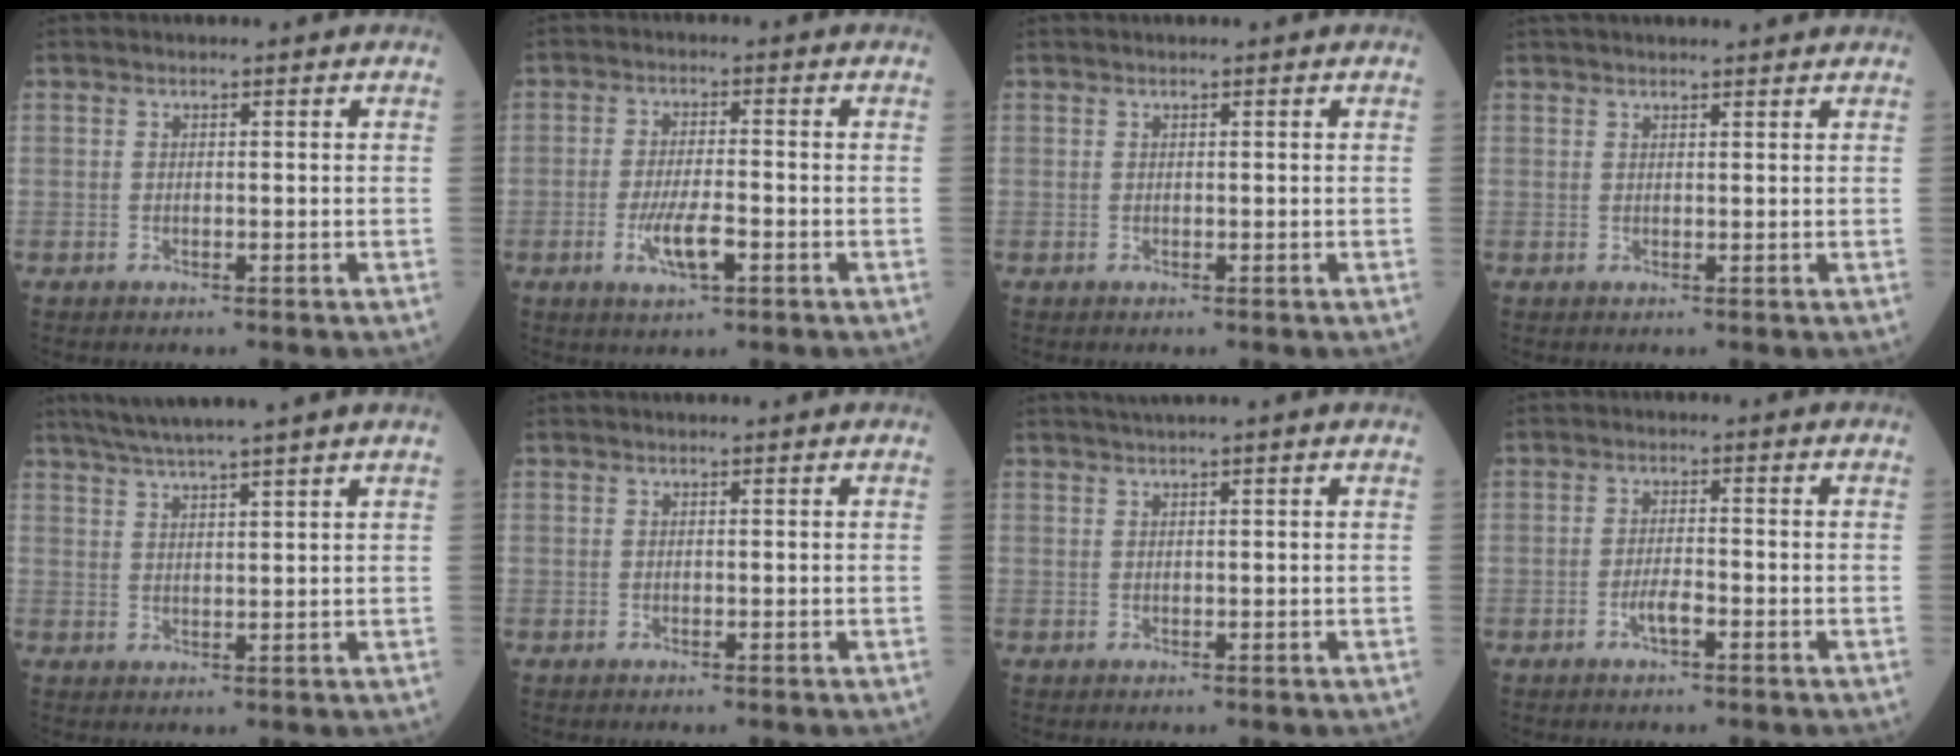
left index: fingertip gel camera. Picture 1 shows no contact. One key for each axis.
{"total": 5.3, "fx": -2.1, "fy": 1.0, "fz": 4.8, "tx": -0.098, "ty": -0.006, "tz": -0.038}
{"total": 0.0}
{"total": 7.1, "fx": 6.6, "fy": 0.7, "fz": 2.6, "tx": -0.034, "ty": 0.034, "tz": 0.086}
{"total": 8.8, "fx": 7.4, "fy": -1.4, "fz": 4.6, "tx": -0.076, "ty": 0.018, "tz": 0.110}
{"total": 0.6, "fx": 0.6, "fy": 0.0, "fz": 0.2, "tx": -0.005, "ty": 0.008, "tz": 0.010}
{"total": 2.2, "fx": 1.7, "fy": -0.8, "fz": 1.1, "tx": -0.017, "ty": 0.008, "tz": 0.035}
{"total": 2.5, "fx": -1.3, "fy": 0.4, "fz": 2.0, "tx": -0.039, "ty": 0.001, "tz": -0.026}